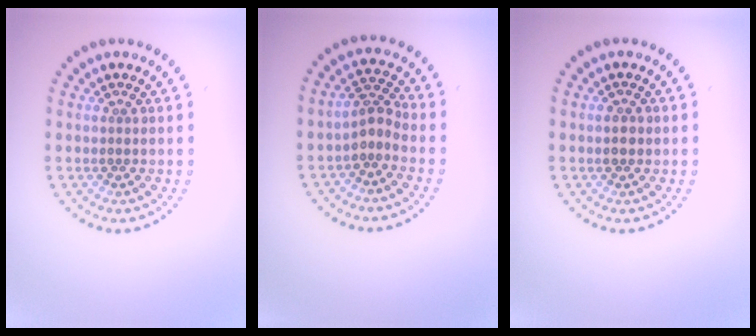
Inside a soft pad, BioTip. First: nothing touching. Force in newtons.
{"total": 2.1, "press": 1.5, "slide": 1.4}
{"total": 1.1, "press": 1.1, "slide": 0.1}